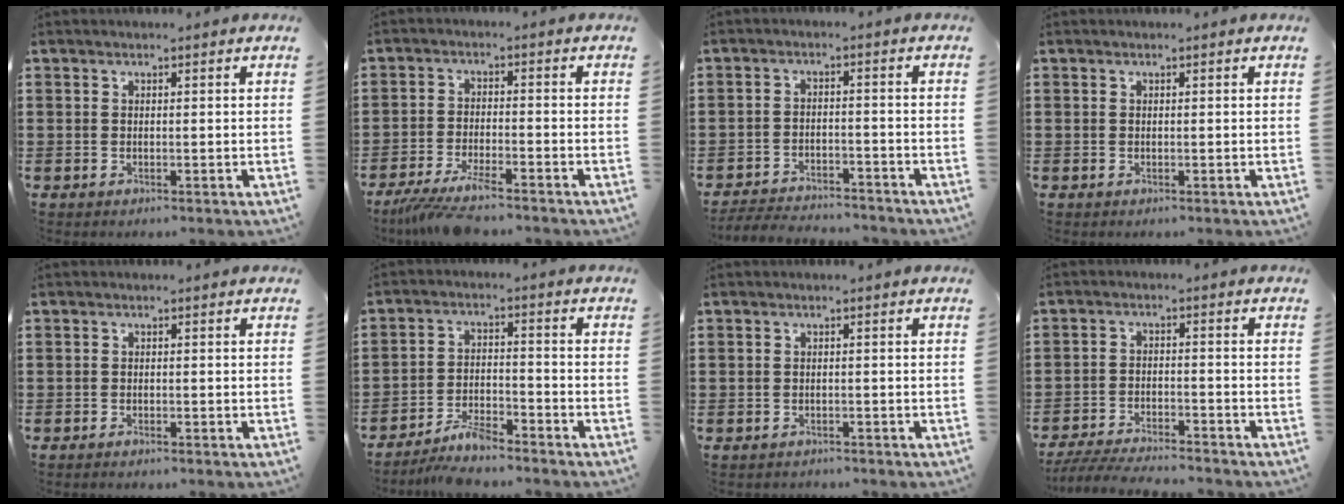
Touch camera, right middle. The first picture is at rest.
{"total": 5.7, "force": [-4.9, 0.1, 2.7], "torque": [-0.065, -0.018, -0.096]}
{"total": 3.9, "force": [-3.8, 0.5, 0.2], "torque": [-0.015, 0.002, -0.085]}
{"total": 0.0}
{"total": 0.6, "force": [-0.6, 0.0, 0.2], "torque": [-0.007, -0.004, -0.010]}
{"total": 4.9, "force": [-4.4, 0.8, 2.0], "torque": [-0.050, -0.001, -0.090]}
{"total": 1.2, "force": [-1.0, 0.5, -0.2], "torque": [0.001, 0.004, -0.024]}
{"total": 5.3, "force": [-5.1, 0.4, 1.3], "torque": [-0.033, -0.004, -0.103]}